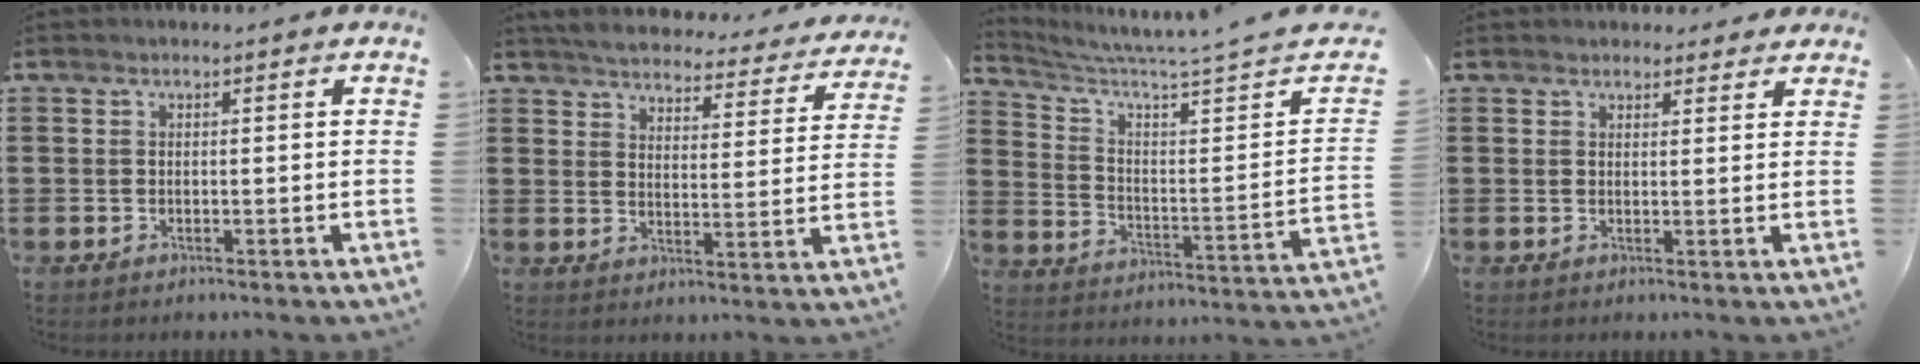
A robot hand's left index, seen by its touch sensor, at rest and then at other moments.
{"total": 4.3, "force": [4.3, 0.1, 0.6], "torque": [-0.037, -0.034, 0.070]}
{"total": 4.1, "force": [3.3, -1.0, 2.2], "torque": [-0.061, -0.048, 0.044]}
{"total": 2.2, "force": [2.1, 0.7, 0.1], "torque": [0.000, -0.002, 0.040]}